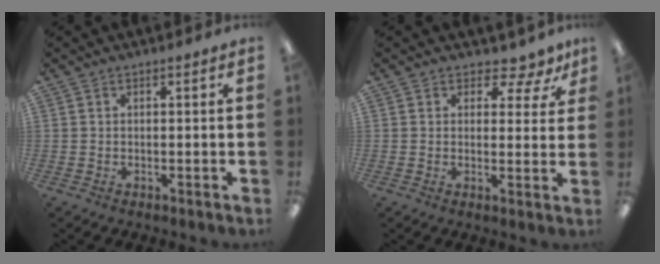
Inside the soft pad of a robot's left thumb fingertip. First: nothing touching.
{"total": 5.3, "force": [3.7, 3.0, 2.5], "torque": [-0.021, -0.028, 0.060]}